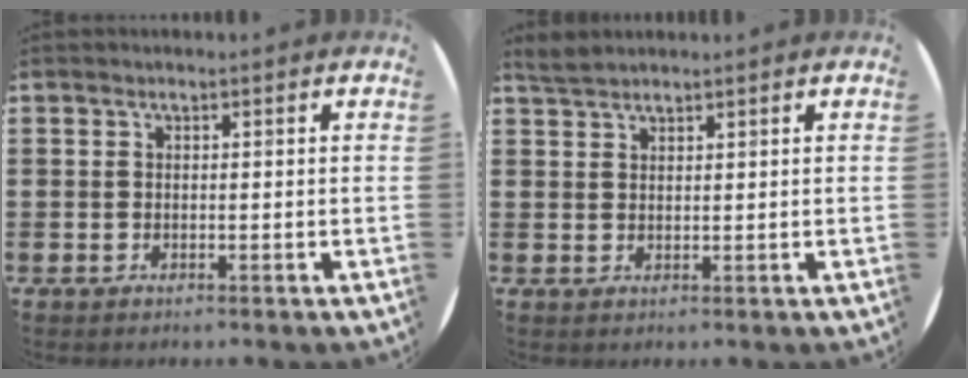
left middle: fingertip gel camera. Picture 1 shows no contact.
{"total": 2.0, "force": [1.9, 0.4, 0.4], "torque": [-0.012, 0.004, 0.038]}